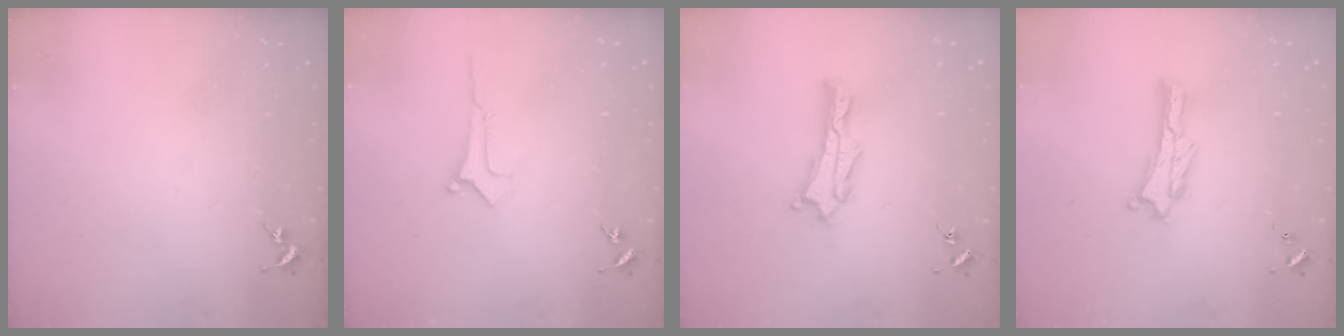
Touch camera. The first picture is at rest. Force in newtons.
{"total": 0.0}
{"total": 2.6, "press": 2.6, "slide": 0.2}
{"total": 0.9, "press": 0.9, "slide": 0.2}